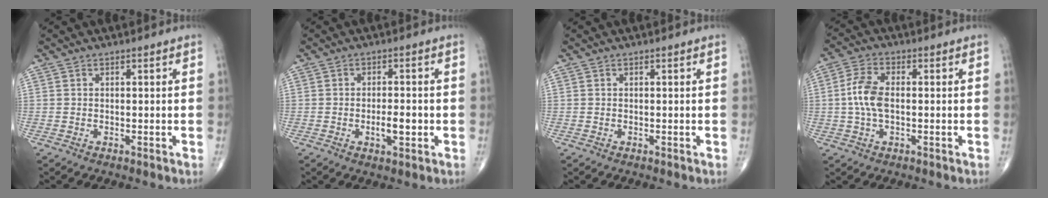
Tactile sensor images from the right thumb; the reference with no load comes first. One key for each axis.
{"total": 4.4, "fx": -1.0, "fy": 1.8, "fz": 3.9, "tx": -0.055, "ty": 0.001, "tz": -0.016}
{"total": 0.0}
{"total": 6.7, "fx": -0.1, "fy": 3.5, "fz": 5.7, "tx": -0.127, "ty": 0.016, "tz": -0.006}